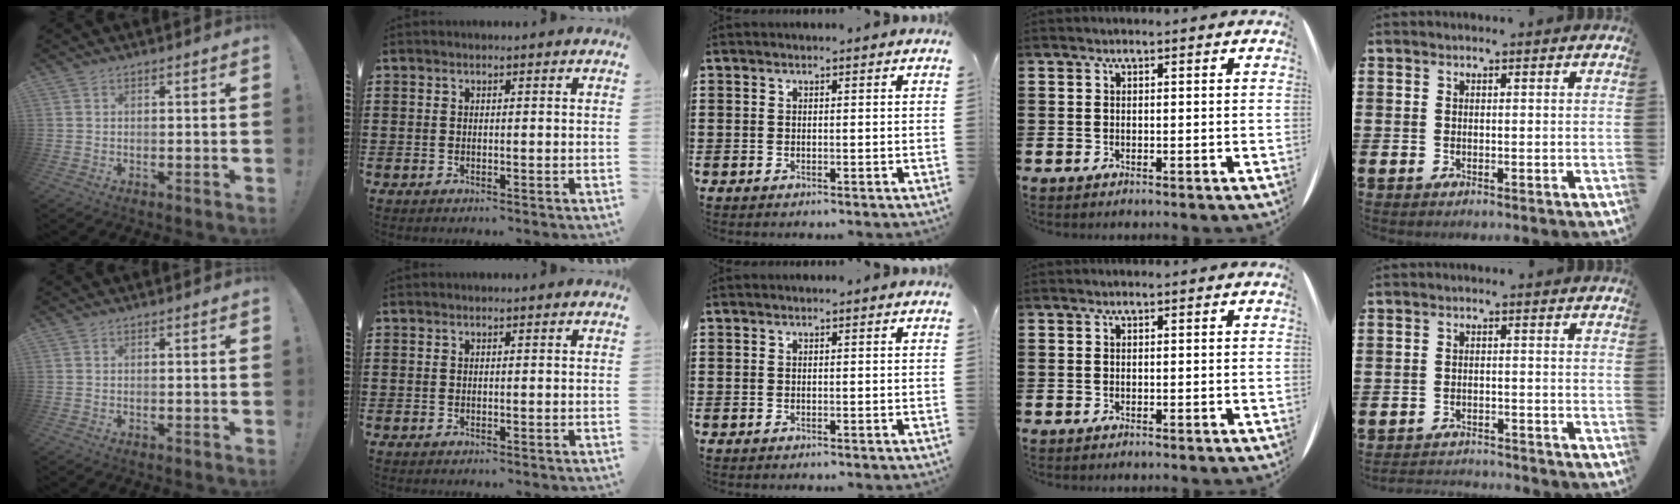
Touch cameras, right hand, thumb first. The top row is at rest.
{"little": {"total": 2.1, "force": [-2.1, 0.0, -0.2], "torque": [-0.003, 0.002, -0.046]}}